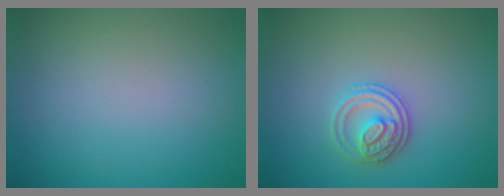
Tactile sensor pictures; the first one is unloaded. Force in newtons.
{"total": 2.7, "press": 2.6, "slide": 0.5}